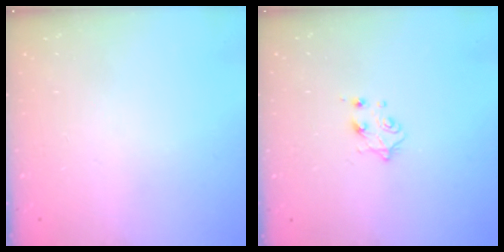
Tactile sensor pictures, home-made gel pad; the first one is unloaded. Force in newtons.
{"total": 5.2, "press": 5.2, "slide": 0.5}